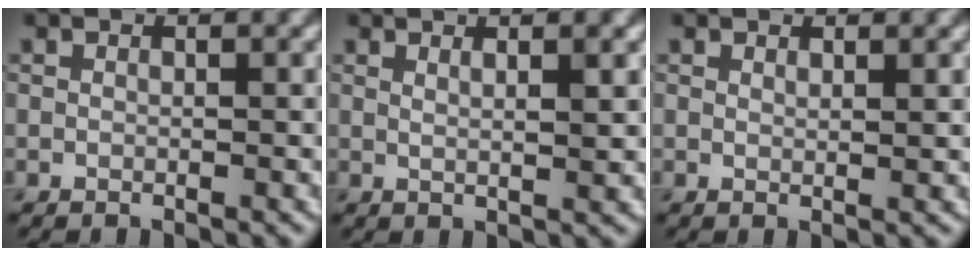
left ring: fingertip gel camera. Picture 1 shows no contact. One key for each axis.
{"total": 3.8, "fx": 1.7, "fy": 1.3, "fz": 3.2, "tx": -0.019, "ty": 0.011, "tz": 0.001}
{"total": 0.8, "fx": 0.7, "fy": 0.1, "fz": 0.4, "tx": -0.005, "ty": -0.001, "tz": 0.013}